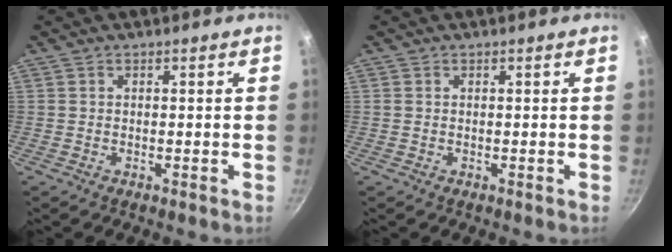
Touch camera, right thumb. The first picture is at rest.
{"total": 0.0}